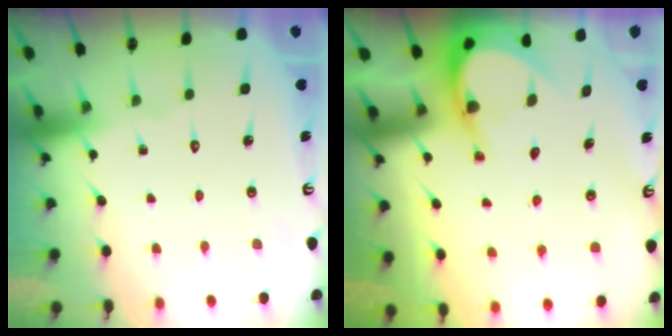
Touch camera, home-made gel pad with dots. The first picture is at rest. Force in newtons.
{"total": 5.1, "press": 5.1, "slide": 0.4}